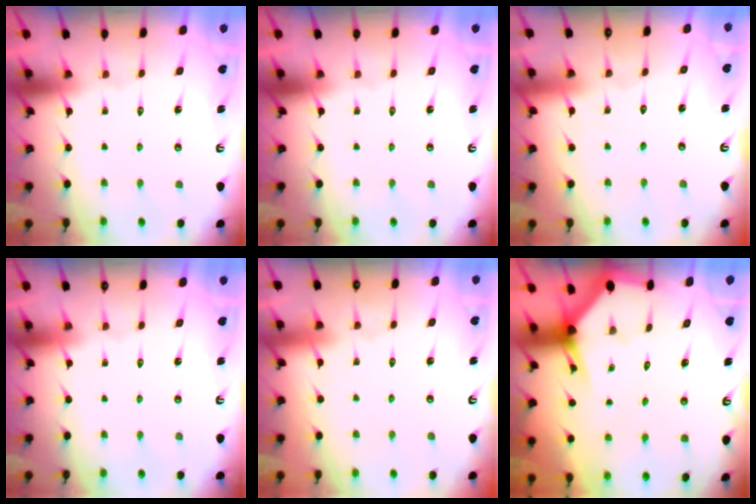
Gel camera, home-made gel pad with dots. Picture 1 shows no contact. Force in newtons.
{"total": 0.0}
{"total": 5.0, "press": 5.0, "slide": 0.4}
{"total": 0.0}
{"total": 1.1, "press": 1.1, "slide": 0.2}
{"total": 2.9, "press": 2.9, "slide": 0.1}